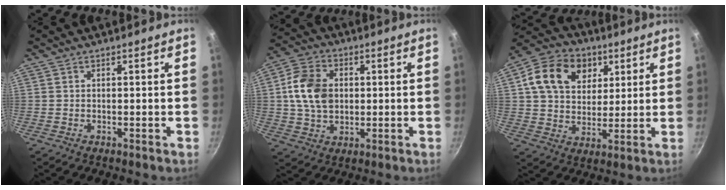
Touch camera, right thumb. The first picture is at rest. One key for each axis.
{"total": 11.7, "fx": 1.3, "fy": 8.6, "fz": 7.9, "tx": -0.127, "ty": 0.010, "tz": 0.015}
{"total": 15.7, "fx": 5.5, "fy": 12.0, "fz": 8.6, "tx": -0.128, "ty": 0.001, "tz": 0.084}